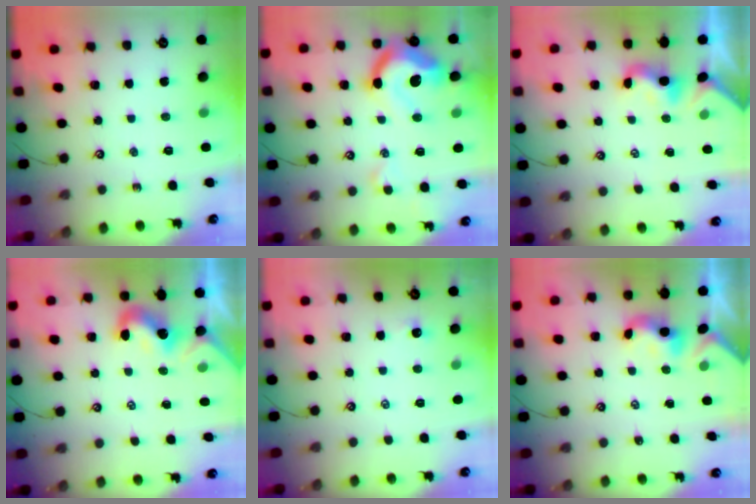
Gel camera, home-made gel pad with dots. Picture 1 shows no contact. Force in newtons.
{"total": 16.4, "press": 16.1, "slide": 2.8}
{"total": 2.0, "press": 1.9, "slide": 0.5}
{"total": 0.7, "press": 0.6, "slide": 0.4}
{"total": 1.4, "press": 1.3, "slide": 0.3}
{"total": 2.3, "press": 2.3, "slide": 0.2}